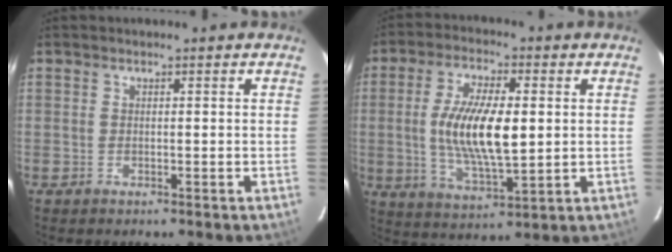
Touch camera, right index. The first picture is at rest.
{"total": 13.5, "force": [0.6, 4.9, 12.6], "torque": [-0.241, -0.004, 0.016]}